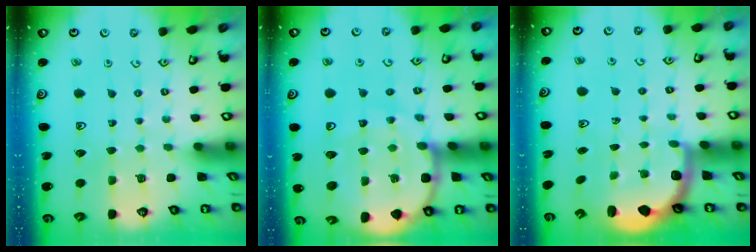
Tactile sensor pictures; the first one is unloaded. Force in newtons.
{"total": 14.7, "press": 14.5, "slide": 1.8}
{"total": 2.2, "press": 1.7, "slide": 1.4}